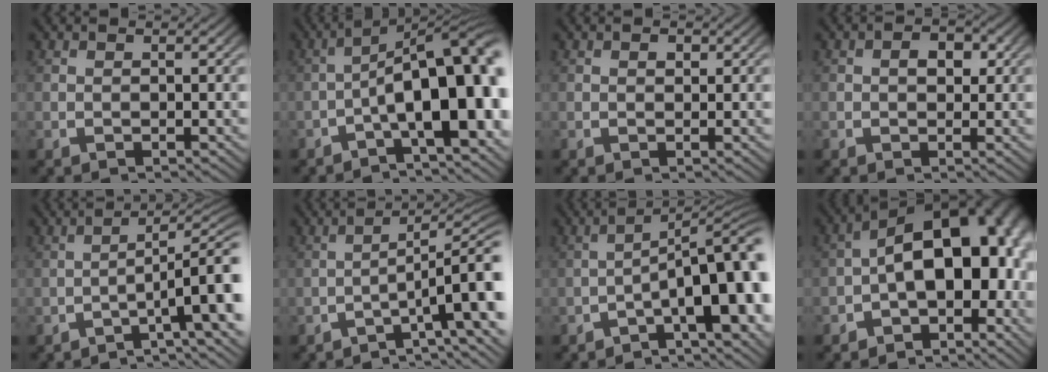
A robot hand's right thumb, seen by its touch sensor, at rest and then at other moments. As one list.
[{"total": 12.2, "force": [-1.9, 6.3, 10.3], "torque": [-0.154, -0.040, -0.013]}, {"total": 0.8, "force": [0.4, 0.5, 0.4], "torque": [-0.003, -0.003, 0.008]}, {"total": 2.1, "force": [0.3, 1.5, 1.4], "torque": [-0.016, -0.003, 0.004]}, {"total": 5.9, "force": [-1.5, 2.6, 5.1], "torque": [-0.077, -0.007, -0.026]}, {"total": 6.6, "force": [-2.0, 2.9, 5.6], "torque": [-0.085, -0.017, -0.028]}, {"total": 9.4, "force": [-1.9, 4.7, 7.8], "torque": [-0.114, -0.026, -0.019]}, {"total": 14.3, "force": [-0.6, 8.8, 11.2], "torque": [-0.143, -0.025, -0.008]}]